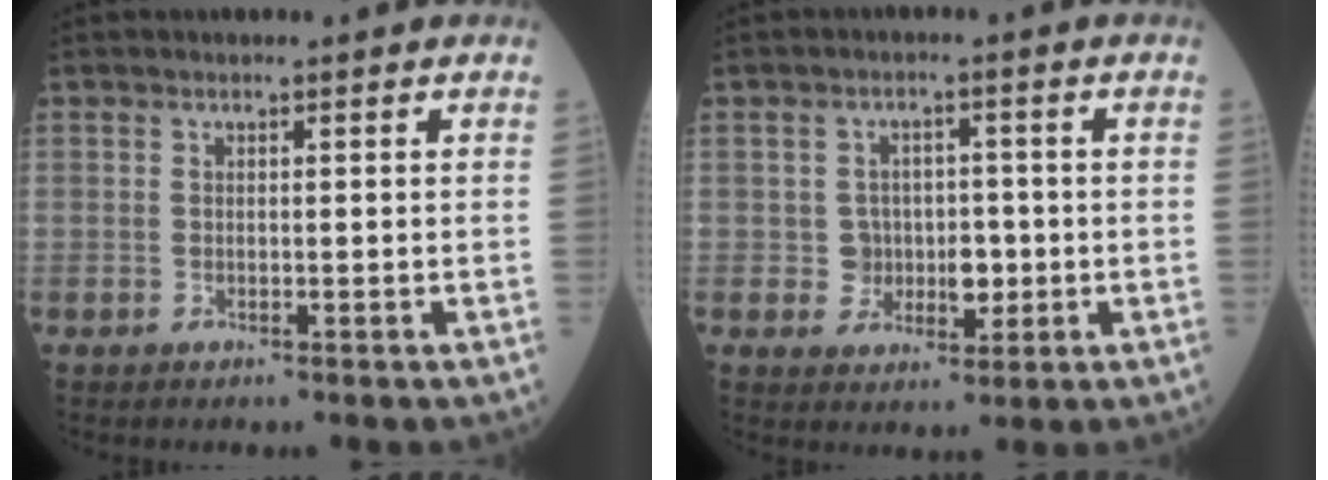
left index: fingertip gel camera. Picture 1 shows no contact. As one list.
[{"total": 4.6, "force": [-0.5, 4.0, 2.2], "torque": [-0.021, 0.010, -0.002]}]